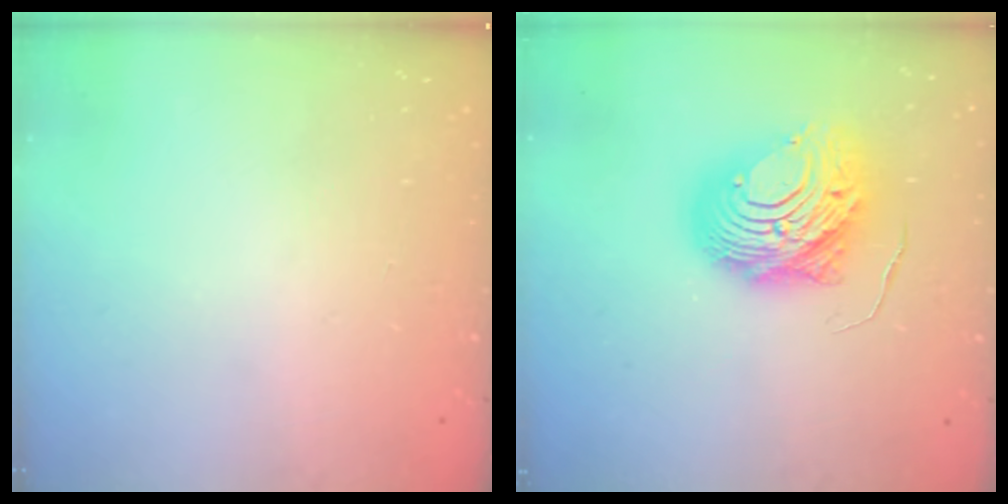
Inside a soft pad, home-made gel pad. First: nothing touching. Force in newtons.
{"total": 12.6, "press": 12.6, "slide": 1.3}